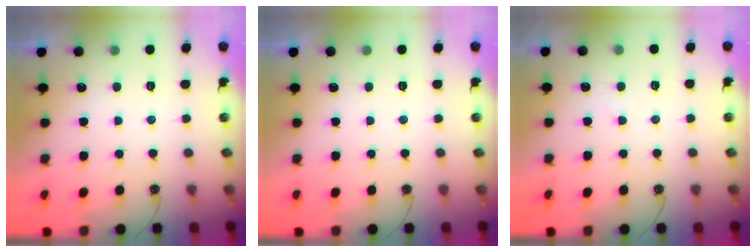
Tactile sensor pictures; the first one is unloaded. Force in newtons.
{"total": 0.0}
{"total": 3.5, "press": 3.4, "slide": 0.5}